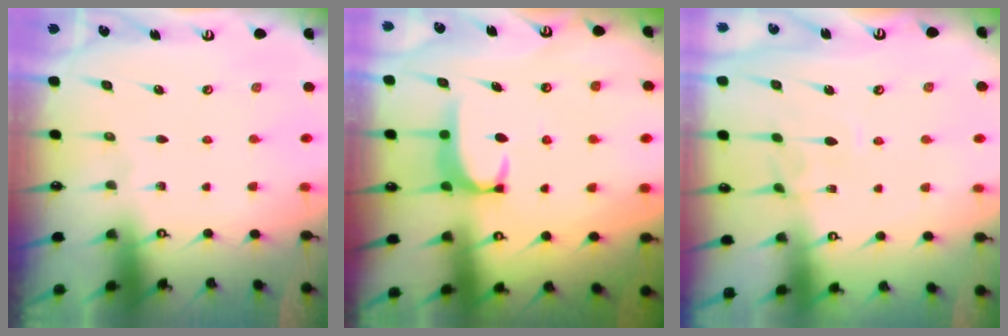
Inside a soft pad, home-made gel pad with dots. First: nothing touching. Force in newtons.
{"total": 1.9, "press": 1.8, "slide": 0.6}
{"total": 3.0, "press": 3.0, "slide": 0.2}